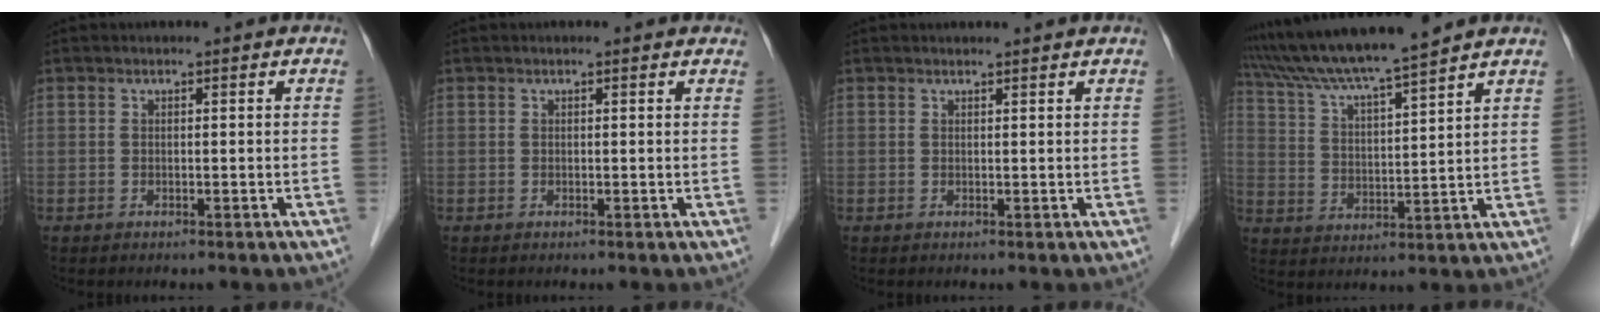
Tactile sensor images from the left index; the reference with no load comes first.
{"total": 2.4, "force": [2.2, 0.6, 0.8], "torque": [-0.014, 0.012, 0.016]}
{"total": 2.6, "force": [2.5, -0.1, 0.5], "torque": [-0.009, 0.009, 0.030]}
{"total": 13.4, "force": [11.9, -1.1, 5.9], "torque": [-0.116, 0.017, 0.207]}